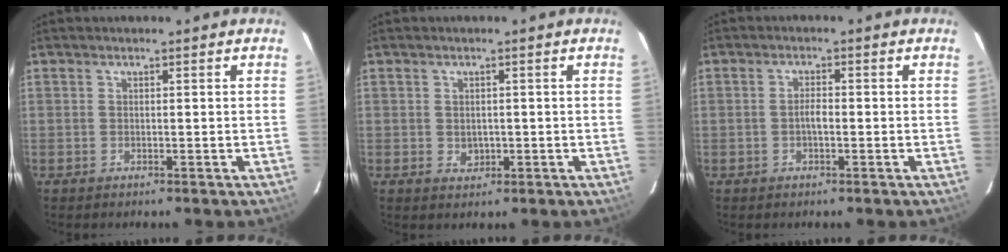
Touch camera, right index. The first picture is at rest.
{"total": 2.0, "force": [-0.1, 1.9, 0.8], "torque": [-0.011, -0.001, 0.003]}
{"total": 1.8, "force": [-0.5, 0.6, 1.7], "torque": [-0.032, 0.005, -0.012]}